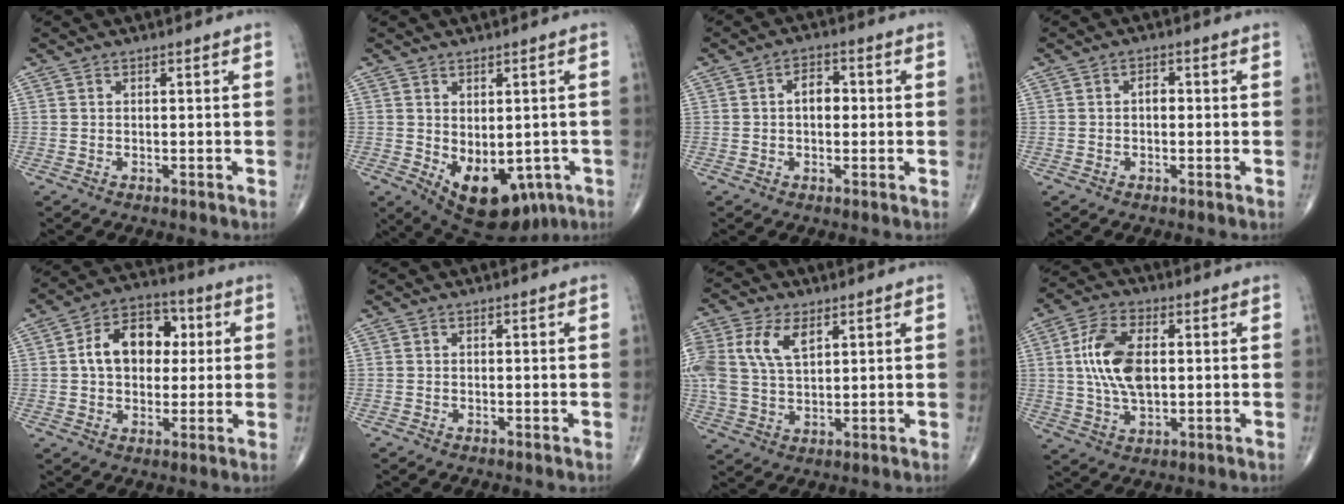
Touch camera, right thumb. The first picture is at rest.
{"total": 14.2, "force": [-4.5, 8.5, 10.4], "torque": [-0.126, -0.003, -0.041]}
{"total": 4.3, "force": [0.1, 2.8, 3.3], "torque": [-0.039, 0.011, -0.005]}
{"total": 1.8, "force": [-0.1, 1.2, 1.4], "torque": [-0.011, 0.005, -0.007]}
{"total": 12.9, "force": [1.9, 9.0, 9.0], "torque": [-0.109, 0.018, 0.023]}
{"total": 0.0}
{"total": 11.9, "force": [4.2, 6.9, 8.8], "torque": [-0.200, 0.002, 0.084]}
{"total": 11.8, "force": [1.2, 6.4, 9.9], "torque": [-0.191, 0.005, 0.023]}